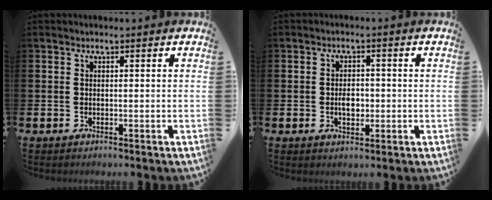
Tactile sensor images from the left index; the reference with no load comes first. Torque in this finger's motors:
{"motor_torque": [0.67, 0.11, 0.05, 0.07]}